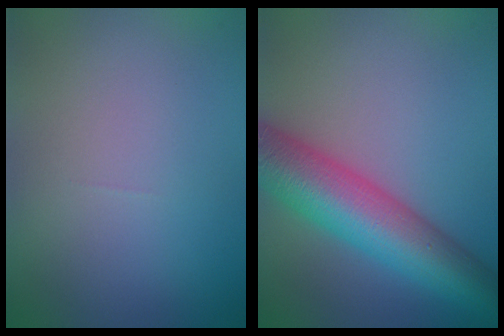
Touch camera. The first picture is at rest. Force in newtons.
{"total": 9.5, "press": 9.5, "slide": 0.1}